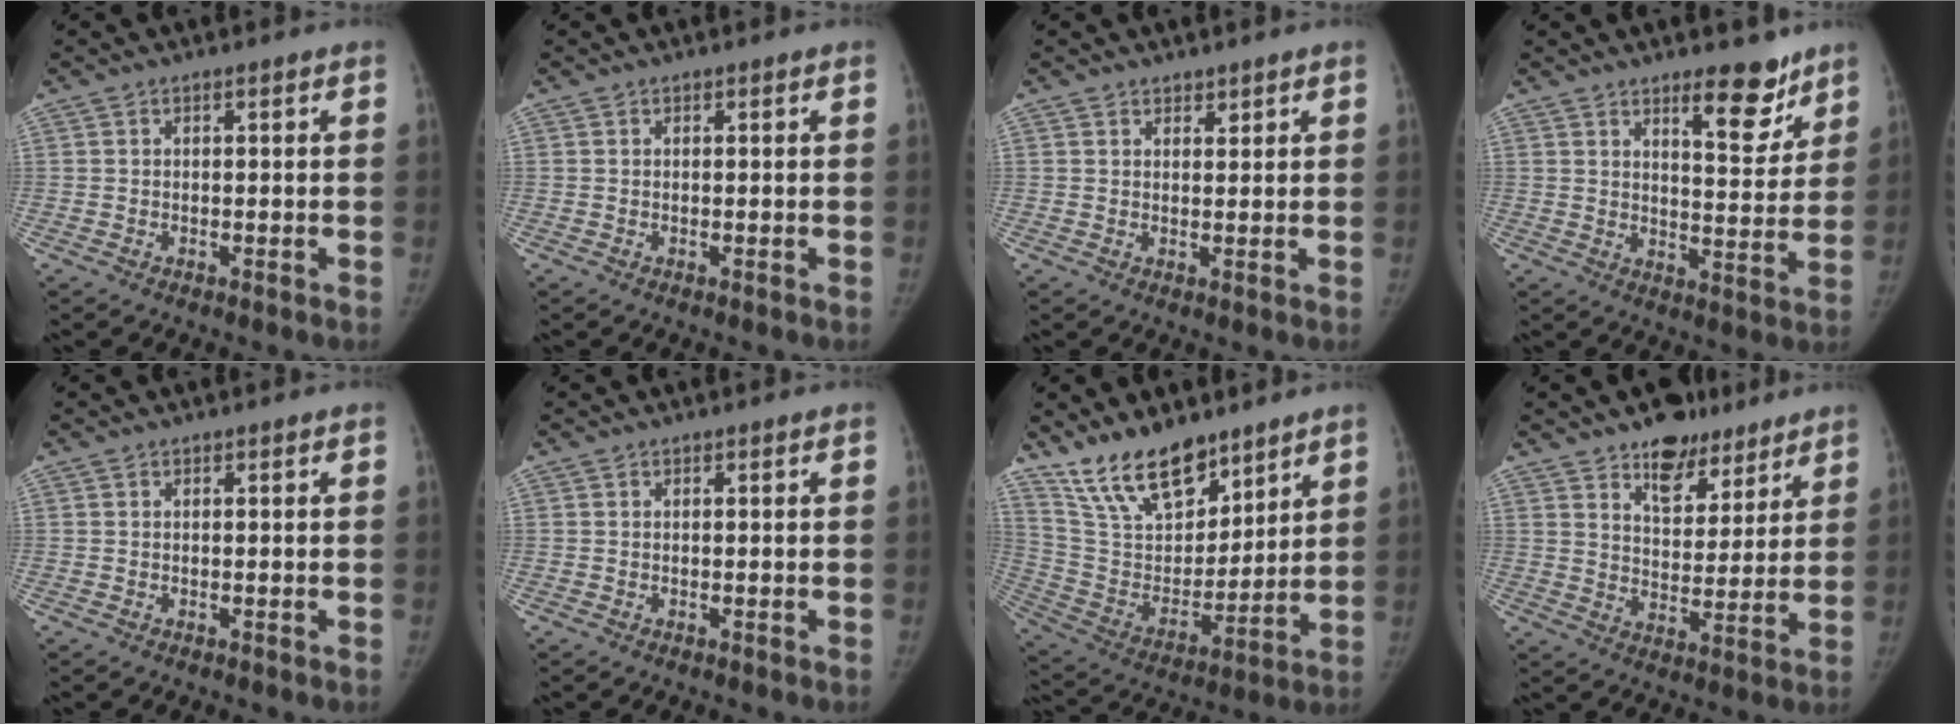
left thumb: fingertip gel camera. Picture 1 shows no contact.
{"total": 0.0}
{"total": 1.6, "force": [1.3, 0.9, 0.2], "torque": [0.015, -0.008, 0.017]}
{"total": 9.6, "force": [6.7, 3.4, 6.0], "torque": [-0.055, -0.050, 0.100]}
{"total": 0.0}
{"total": 0.0}
{"total": 17.2, "force": [12.7, 8.7, 7.8], "torque": [-0.087, -0.068, 0.236]}
{"total": 11.5, "force": [8.1, 6.3, 5.3], "torque": [-0.038, -0.049, 0.127]}